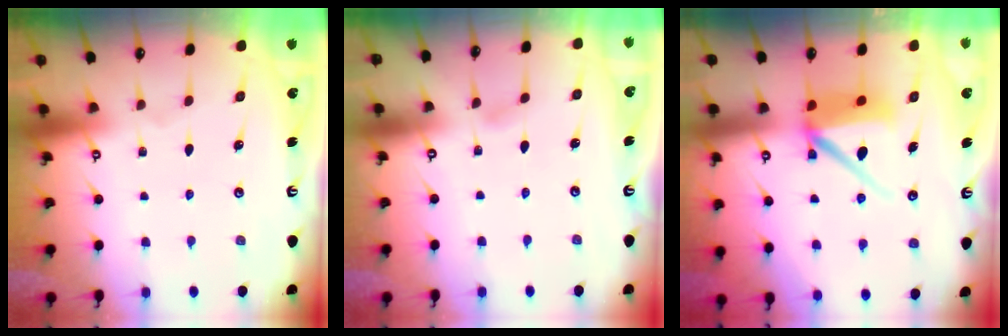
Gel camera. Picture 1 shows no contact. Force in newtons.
{"total": 2.0, "press": 2.0, "slide": 0.2}
{"total": 10.6, "press": 10.6, "slide": 1.2}